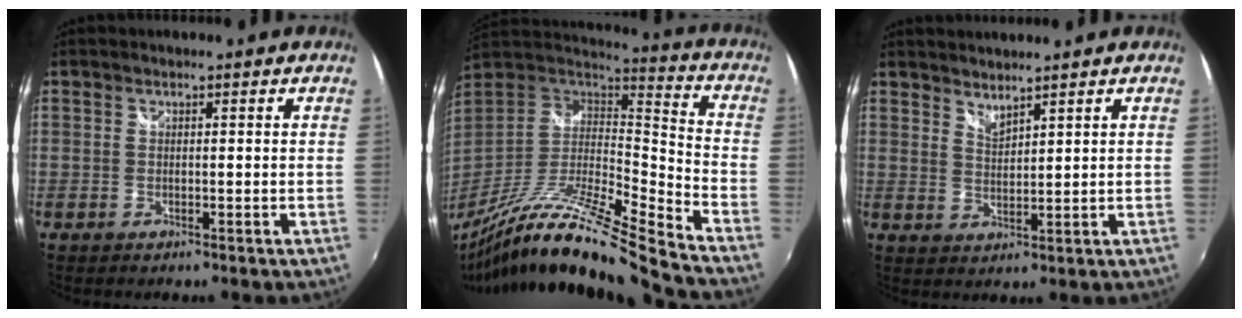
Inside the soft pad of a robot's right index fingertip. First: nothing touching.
{"total": 22.4, "force": [-17.2, 0.0, 14.4], "torque": [-0.246, -0.042, -0.306]}
{"total": 2.9, "force": [2.8, 0.2, 0.9], "torque": [-0.013, -0.004, 0.048]}